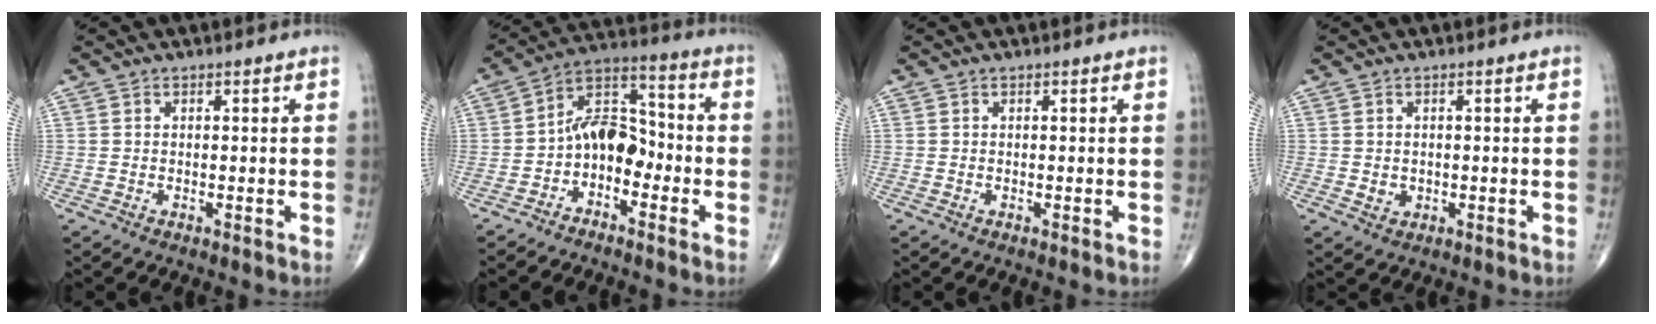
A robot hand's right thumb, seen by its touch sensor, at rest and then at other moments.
{"total": 9.7, "force": [-3.1, 6.3, 6.7], "torque": [-0.085, 0.056, -0.069]}
{"total": 0.0}
{"total": 1.9, "force": [-0.2, 1.6, 0.9], "torque": [-0.010, 0.000, 0.004]}